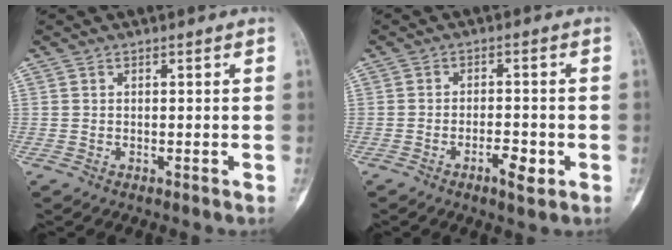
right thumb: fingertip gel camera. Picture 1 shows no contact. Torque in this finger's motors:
{"motor_torque": [0.10, 0.96, -0.24, 0.19, 0.00]}